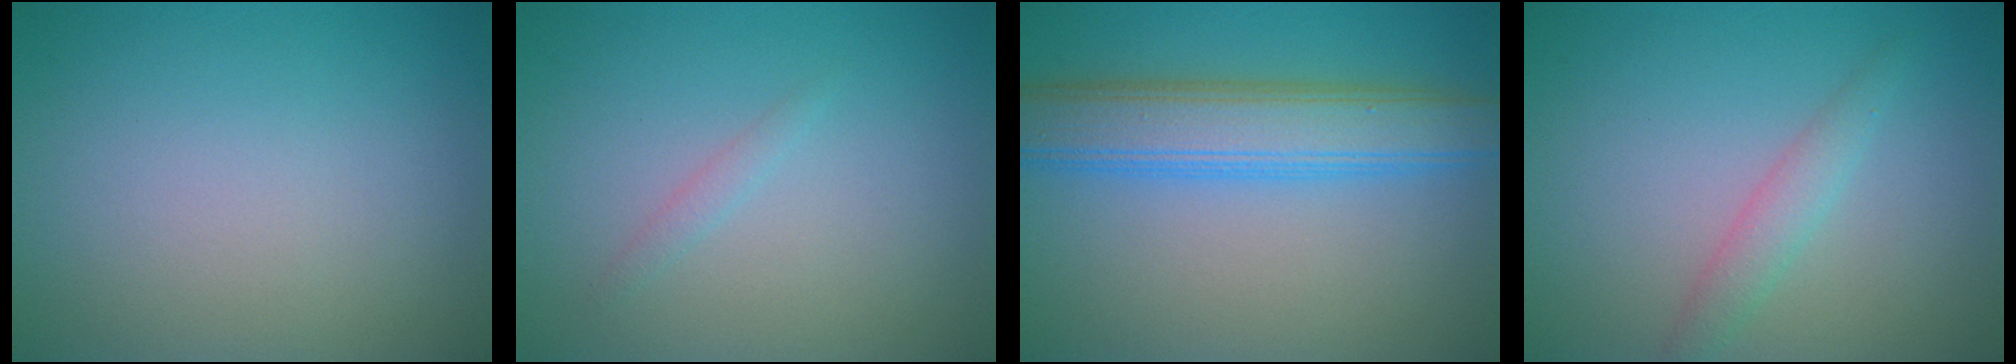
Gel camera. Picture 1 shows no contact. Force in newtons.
{"total": 0.8, "press": 0.8, "slide": 0.1}
{"total": 7.5, "press": 7.5, "slide": 0.1}
{"total": 1.9, "press": 1.9, "slide": 0.1}